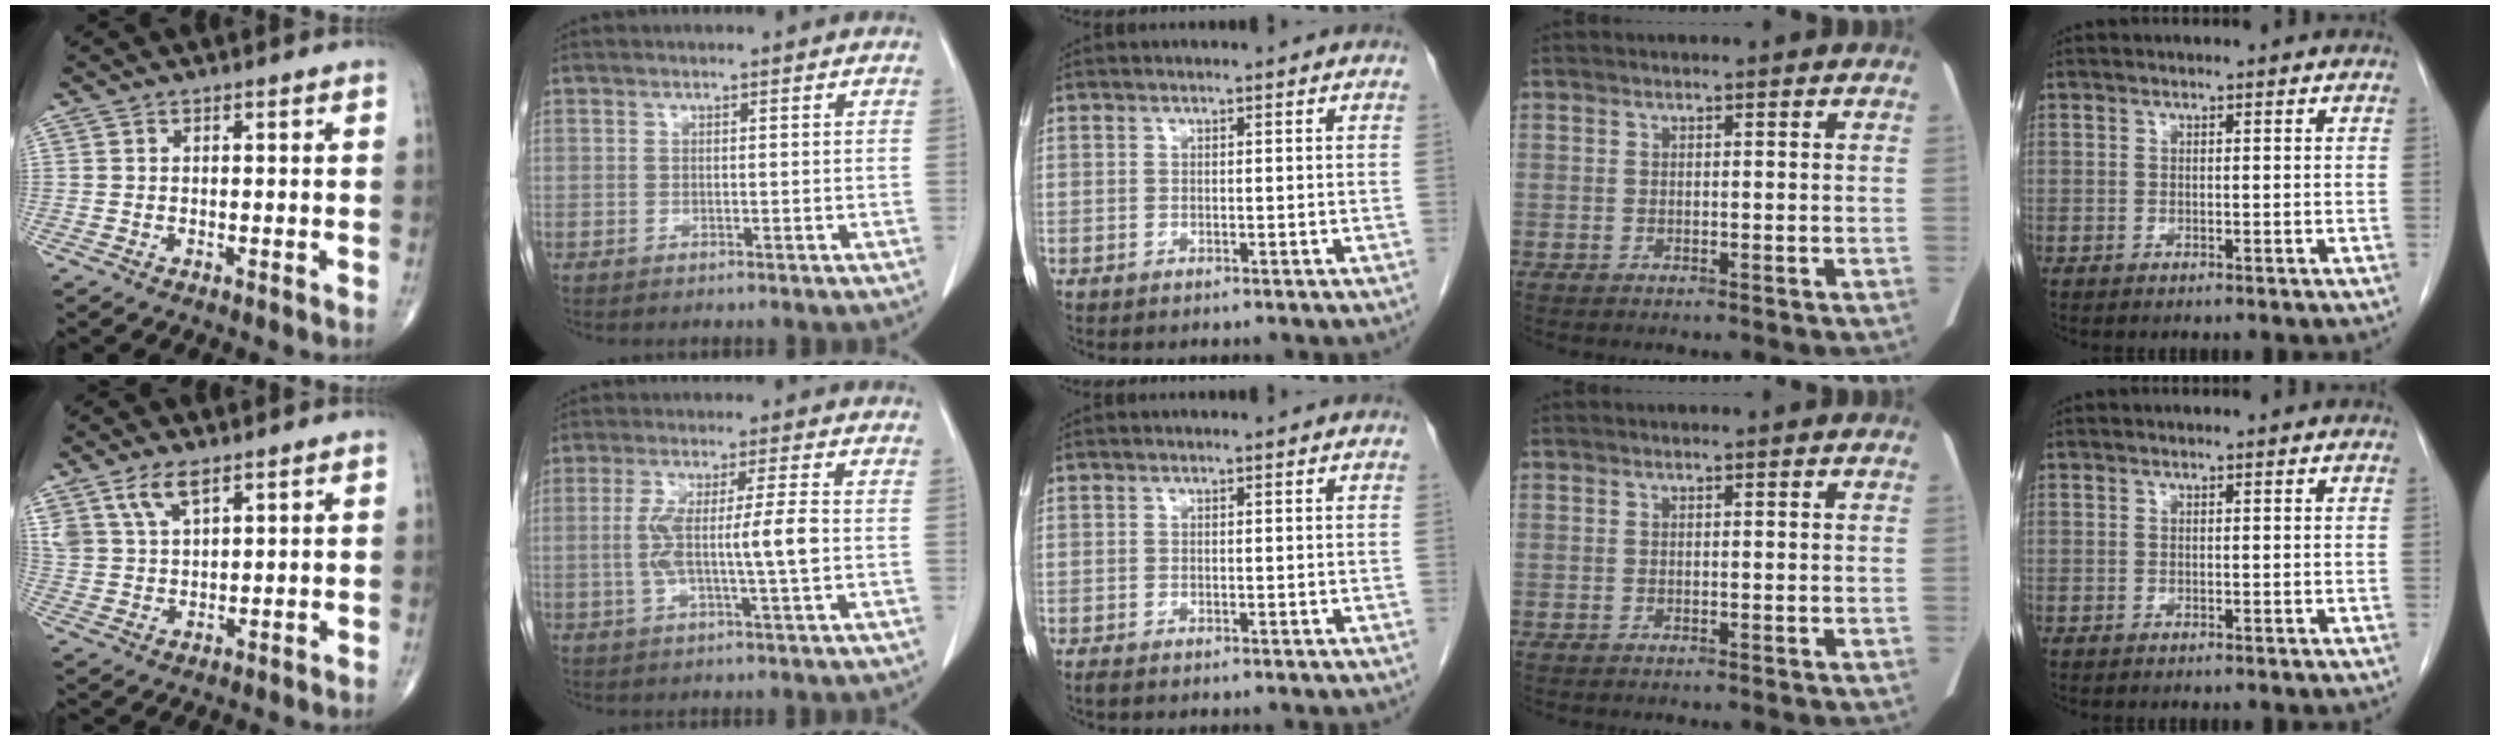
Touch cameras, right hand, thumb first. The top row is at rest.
{"thumb": {"total": 6.7, "force": [4.2, 2.9, 4.3], "torque": [-0.080, -0.014, 0.089]}, "index": {"total": 8.3, "force": [-0.7, 0.0, 8.3], "torque": [-0.158, 0.006, -0.013]}, "middle": {"total": 0.5, "force": [-0.4, 0.1, 0.3], "torque": [-0.011, -0.003, -0.008]}}